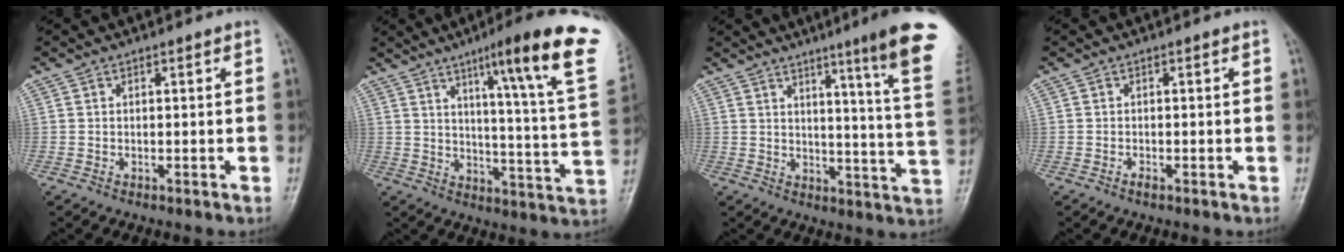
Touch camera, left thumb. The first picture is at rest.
{"total": 22.6, "force": [12.4, 1.6, 18.8], "torque": [-0.240, -0.052, 0.163]}
{"total": 16.9, "force": [10.1, -0.5, 13.5], "torque": [-0.161, -0.072, 0.117]}
{"total": 0.8, "force": [-0.5, 0.2, 0.5], "torque": [-0.009, 0.001, -0.011]}